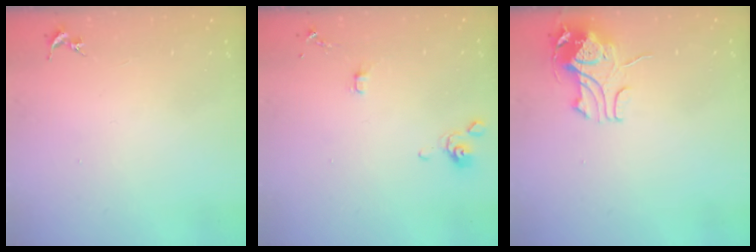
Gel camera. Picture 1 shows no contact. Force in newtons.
{"total": 5.8, "press": 5.7, "slide": 0.8}
{"total": 9.3, "press": 9.3, "slide": 0.8}